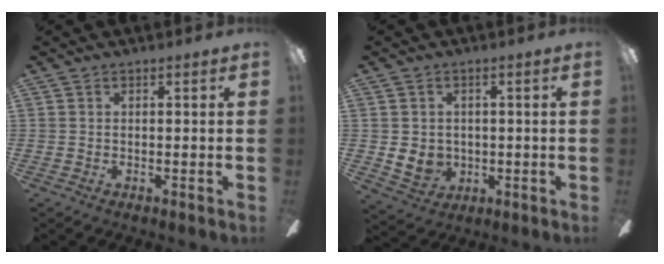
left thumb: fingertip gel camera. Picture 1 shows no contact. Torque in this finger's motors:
{"motor_torque": [0.09, 0.47, 0.01, 0.02, 0.06]}